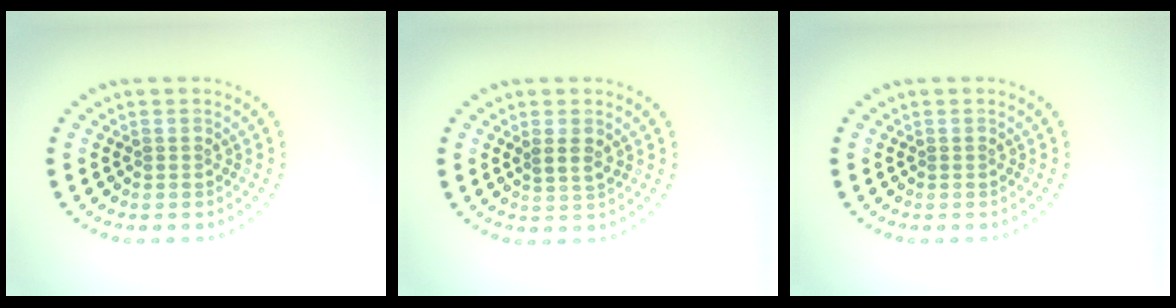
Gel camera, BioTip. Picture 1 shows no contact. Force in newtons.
{"total": 1.7, "press": 1.4, "slide": 0.9}
{"total": 0.0}